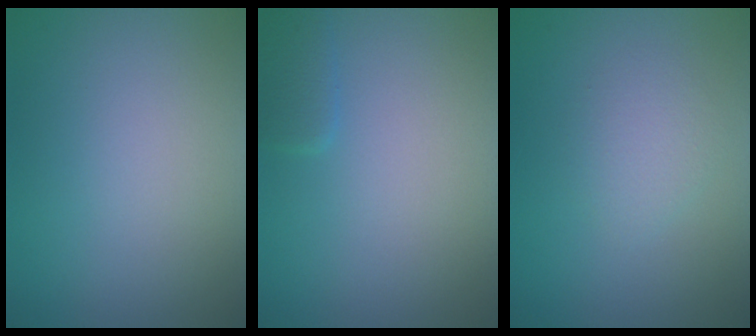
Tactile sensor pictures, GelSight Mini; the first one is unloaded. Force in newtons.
{"total": 1.4, "press": 1.4, "slide": 0.1}
{"total": 1.7, "press": 1.7, "slide": 0.0}